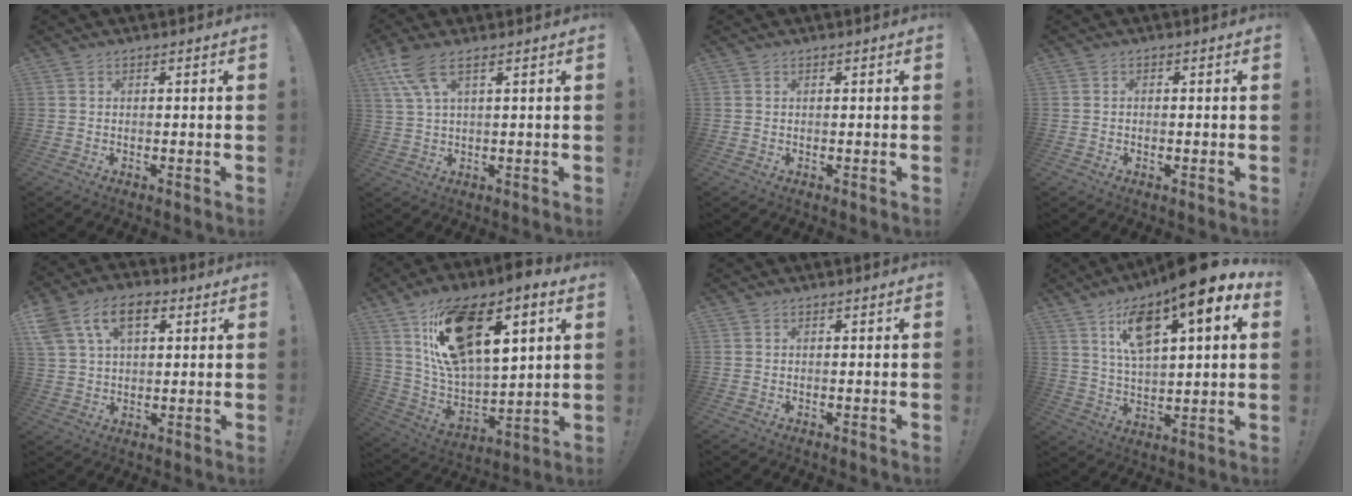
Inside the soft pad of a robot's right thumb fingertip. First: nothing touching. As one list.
[{"total": 7.0, "force": [4.2, 2.0, 5.2], "torque": [-0.108, -0.008, 0.081]}, {"total": 0.0}, {"total": 0.5, "force": [-0.3, 0.4, 0.2], "torque": [-0.005, 0.004, -0.005]}, {"total": 12.4, "force": [5.4, 7.7, 8.1], "torque": [-0.139, -0.004, 0.101]}, {"total": 21.7, "force": [10.3, 10.5, 15.9], "torque": [-0.275, -0.040, 0.185]}, {"total": 0.0}, {"total": 16.7, "force": [8.5, 5.4, 13.3], "torque": [-0.230, -0.034, 0.135]}]